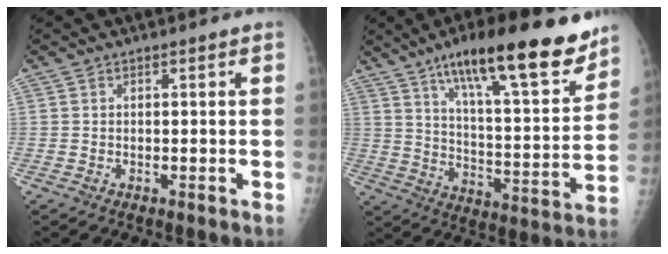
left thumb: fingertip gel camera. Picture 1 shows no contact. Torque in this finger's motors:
{"motor_torque": [0.58, 0.36, 1.47, -1.29, 0.26]}